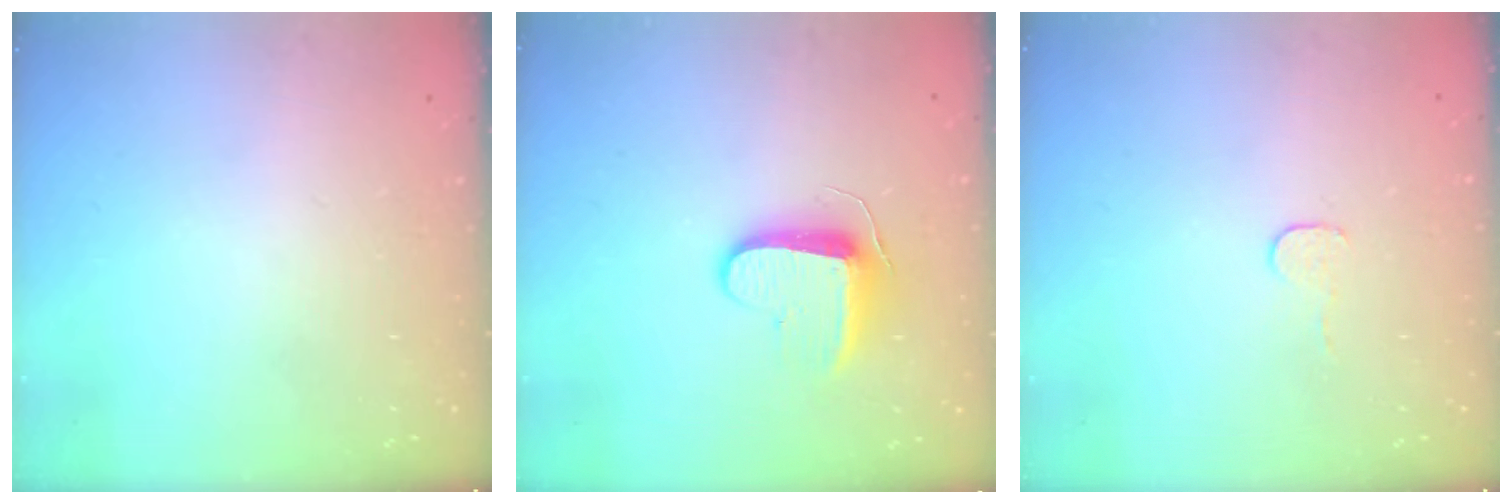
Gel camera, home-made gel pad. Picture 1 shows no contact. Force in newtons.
{"total": 9.5, "press": 9.5, "slide": 0.8}
{"total": 3.4, "press": 3.4, "slide": 0.3}